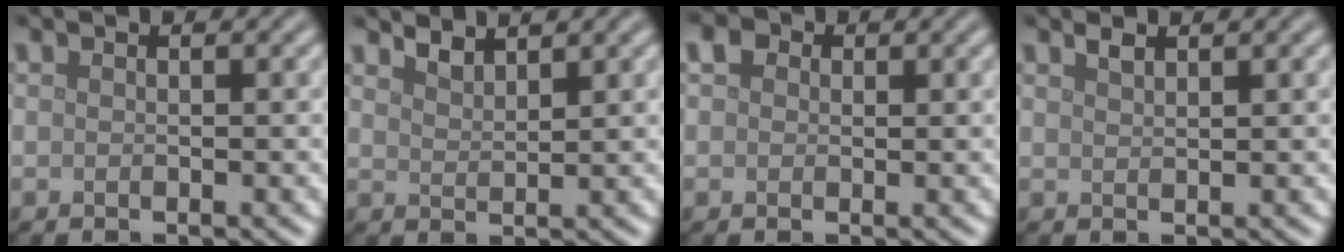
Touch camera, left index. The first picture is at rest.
{"total": 1.8, "force": [1.8, 0.2, 0.4], "torque": [-0.007, 0.000, 0.035]}
{"total": 1.5, "force": [0.4, 1.4, 0.6], "torque": [-0.008, 0.004, 0.001]}
{"total": 0.9, "force": [0.8, 0.2, 0.3], "torque": [-0.006, 0.002, 0.017]}